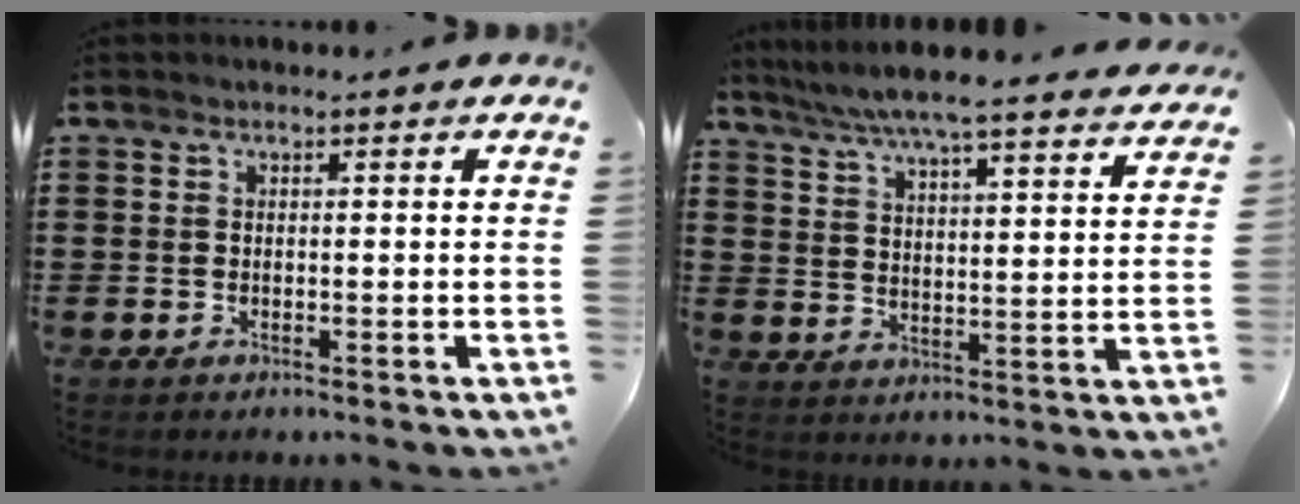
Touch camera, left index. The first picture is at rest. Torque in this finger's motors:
{"motor_torque": [1.43, -0.71, 0.36, 0.21]}